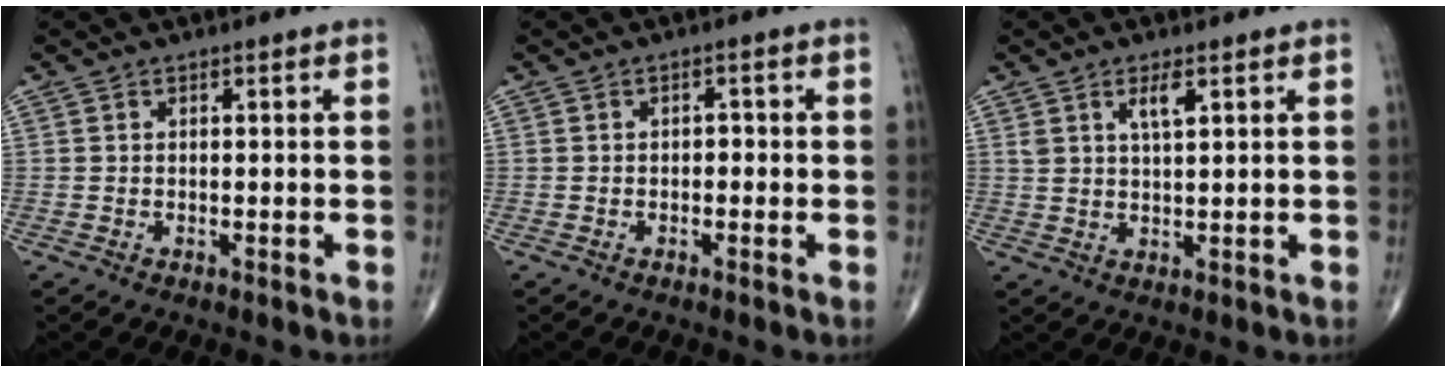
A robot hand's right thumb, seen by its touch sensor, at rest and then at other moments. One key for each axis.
{"total": 1.6, "fx": -0.2, "fy": 1.1, "fz": 1.2, "tx": -0.005, "ty": 0.005, "tz": -0.010}
{"total": 3.6, "fx": 1.8, "fy": 1.1, "fz": 2.9, "tx": -0.053, "ty": -0.010, "tz": 0.035}